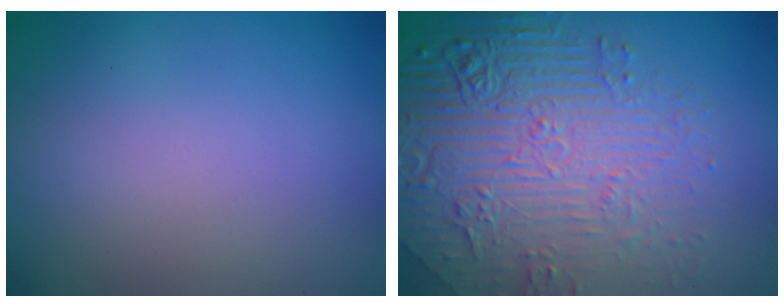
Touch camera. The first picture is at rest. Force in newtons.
{"total": 9.0, "press": 6.1, "slide": 6.6}